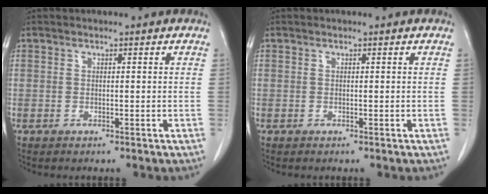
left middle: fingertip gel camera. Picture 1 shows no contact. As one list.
[{"total": 0.0}]